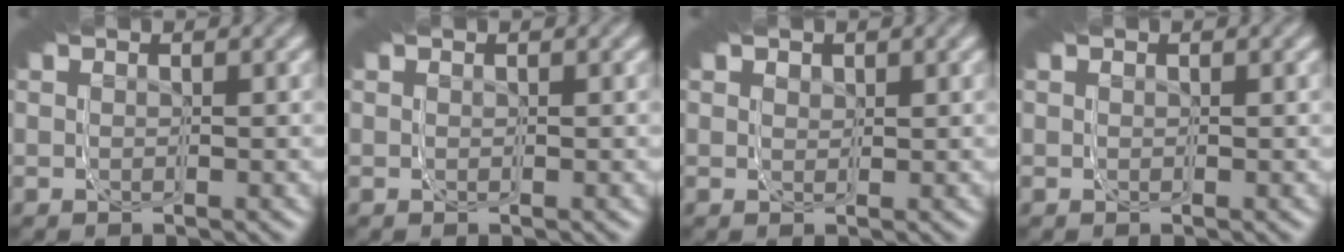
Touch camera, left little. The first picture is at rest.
{"total": 0.0}
{"total": 2.5, "force": [1.0, 2.1, 0.8], "torque": [-0.028, 0.000, 0.011]}
{"total": 0.0}